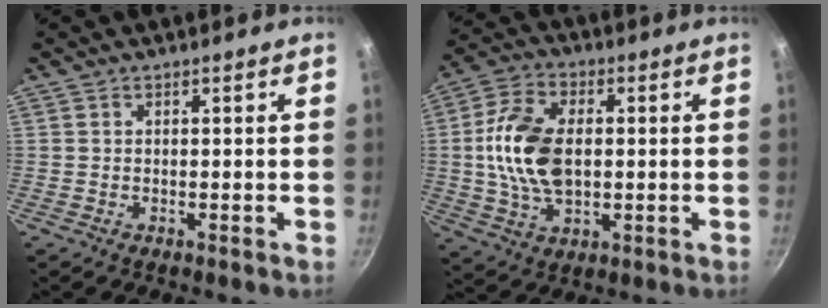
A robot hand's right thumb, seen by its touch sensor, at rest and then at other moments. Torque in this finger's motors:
{"motor_torque": [0.16, 0.37, 0.39, 0.06, 0.30]}